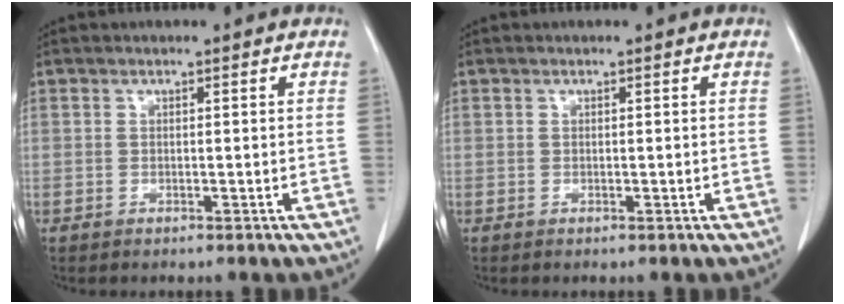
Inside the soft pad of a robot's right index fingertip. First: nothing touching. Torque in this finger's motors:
{"motor_torque": [-0.07, 0.03, -0.02, 0.00]}